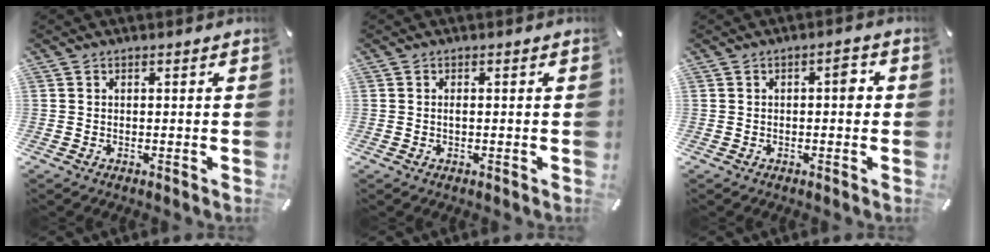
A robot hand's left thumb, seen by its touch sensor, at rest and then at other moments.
{"total": 0.8, "force": [0.0, 0.2, 0.7], "torque": [-0.016, -0.002, 0.000]}
{"total": 3.3, "force": [0.0, 1.5, 3.0], "torque": [-0.042, 0.006, -0.007]}